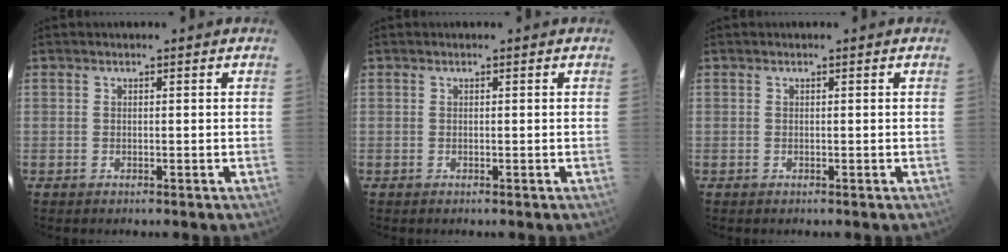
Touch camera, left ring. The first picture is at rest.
{"total": 0.0}
{"total": 0.0}